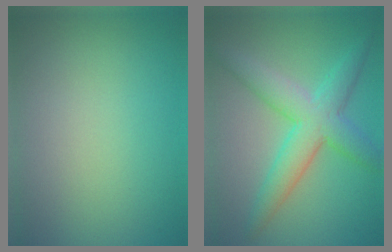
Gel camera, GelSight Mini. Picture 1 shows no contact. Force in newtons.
{"total": 5.7, "press": 5.7, "slide": 0.2}